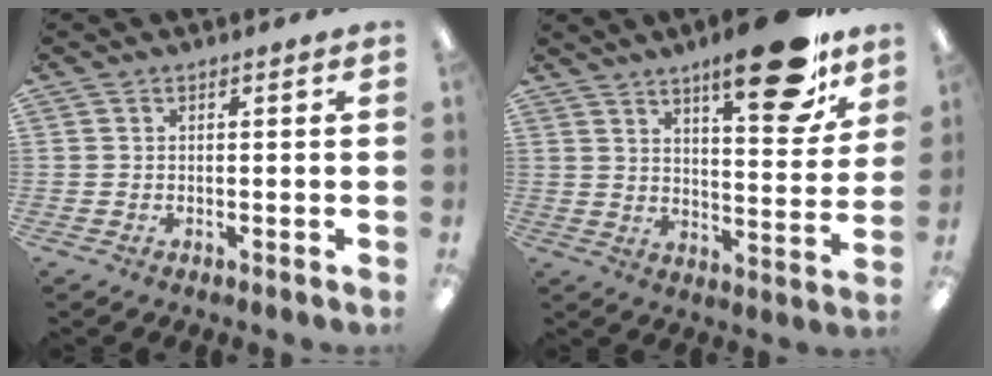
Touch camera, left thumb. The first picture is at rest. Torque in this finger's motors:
{"motor_torque": [2.21, 1.29, 1.70, -1.08, 0.30]}